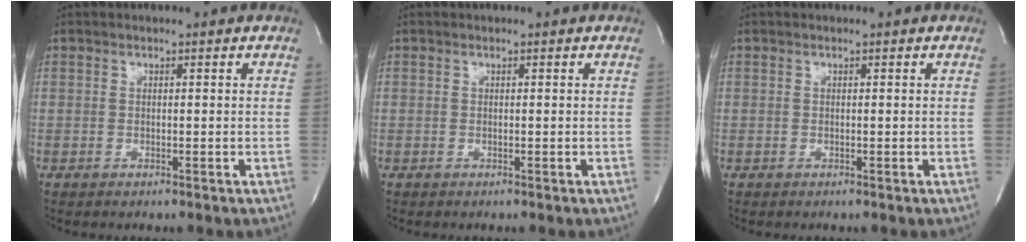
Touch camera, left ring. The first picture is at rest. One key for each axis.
{"total": 0.0}
{"total": 0.0}